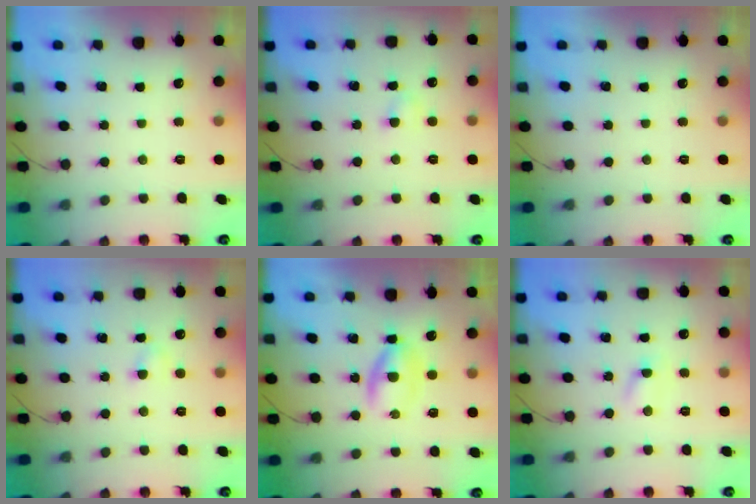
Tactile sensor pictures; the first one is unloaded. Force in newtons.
{"total": 2.5, "press": 2.4, "slide": 0.9}
{"total": 0.0}
{"total": 2.5, "press": 2.4, "slide": 0.9}
{"total": 3.1, "press": 3.0, "slide": 1.0}
{"total": 3.7, "press": 3.5, "slide": 1.1}